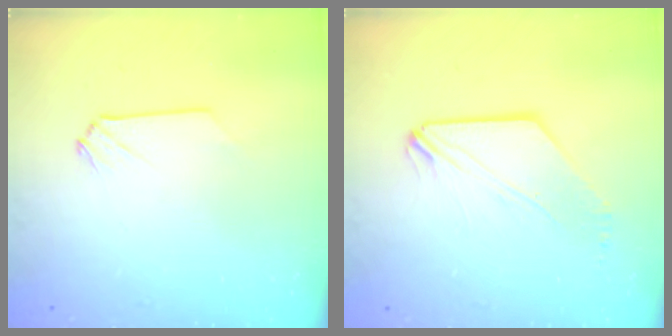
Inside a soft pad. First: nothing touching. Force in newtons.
{"total": 2.6, "press": 2.6, "slide": 0.5}